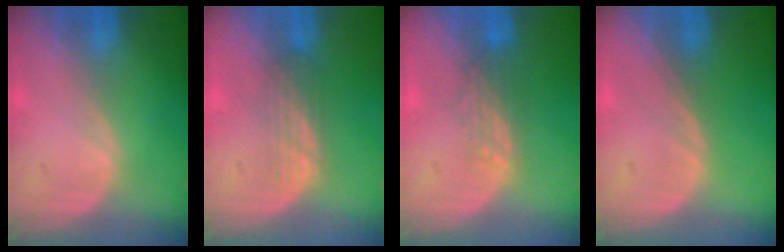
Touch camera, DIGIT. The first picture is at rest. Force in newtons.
{"total": 3.1, "press": 2.7, "slide": 1.7}
{"total": 2.8, "press": 2.6, "slide": 1.2}
{"total": 0.0}